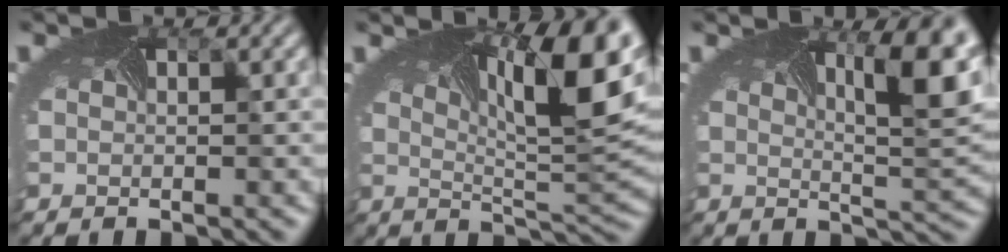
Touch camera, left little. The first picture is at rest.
{"total": 14.4, "force": [4.3, 4.9, 12.8], "torque": [-0.189, 0.016, 0.082]}
{"total": 11.0, "force": [3.0, 4.0, 9.8], "torque": [-0.127, 0.008, 0.046]}